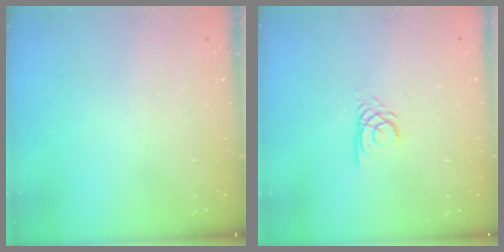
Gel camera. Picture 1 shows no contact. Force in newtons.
{"total": 2.3, "press": 2.3, "slide": 0.1}